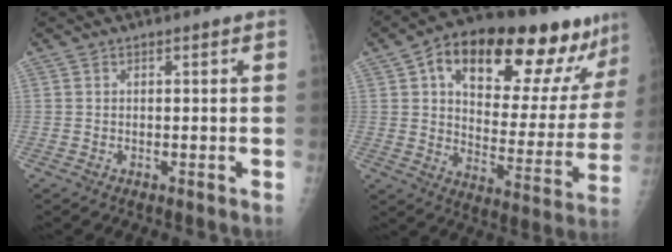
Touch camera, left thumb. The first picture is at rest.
{"total": 26.6, "force": [15.2, 10.8, 19.0], "torque": [-0.229, -0.020, 0.230]}